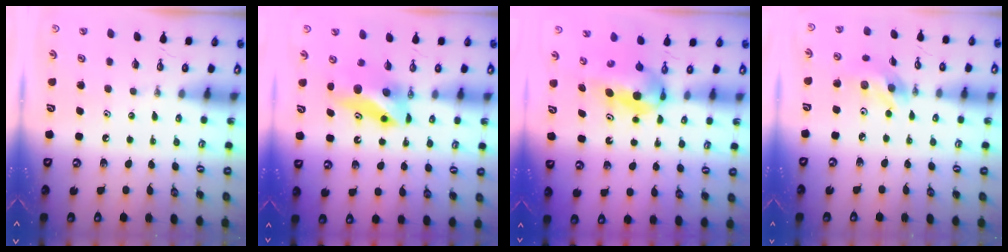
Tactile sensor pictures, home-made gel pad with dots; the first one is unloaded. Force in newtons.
{"total": 8.1, "press": 7.3, "slide": 3.5}
{"total": 8.2, "press": 4.4, "slide": 6.9}
{"total": 9.8, "press": 9.8, "slide": 0.8}